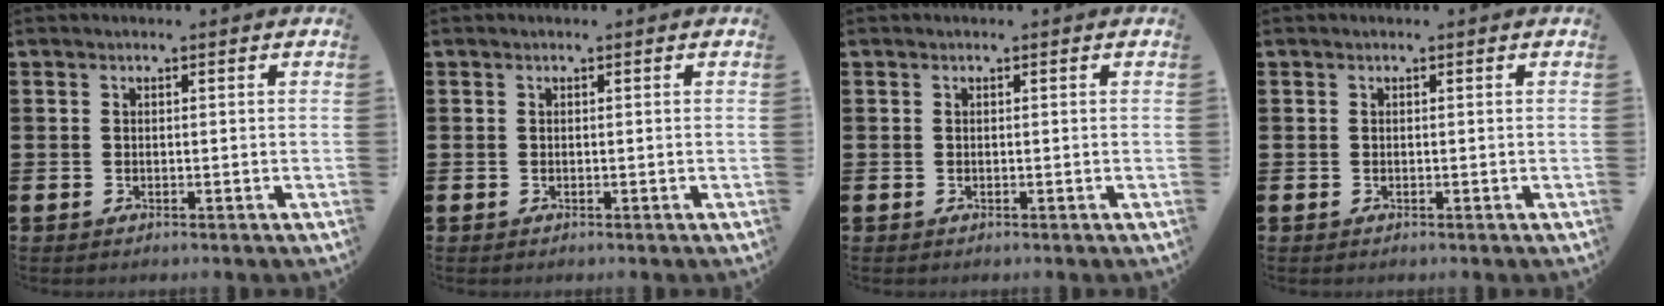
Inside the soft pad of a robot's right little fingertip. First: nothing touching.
{"total": 0.0}
{"total": 0.0}
{"total": 0.0}